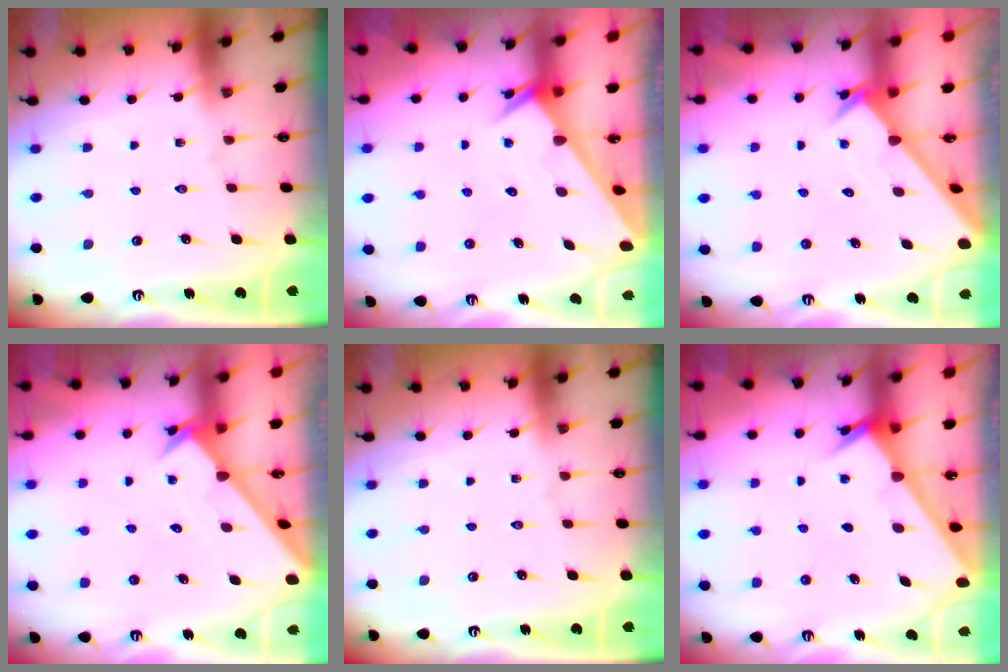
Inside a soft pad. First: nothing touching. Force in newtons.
{"total": 2.5, "press": 2.5, "slide": 0.1}
{"total": 2.2, "press": 2.2, "slide": 0.2}
{"total": 2.4, "press": 2.4, "slide": 0.2}
{"total": 0.0}
{"total": 2.1, "press": 2.1, "slide": 0.3}